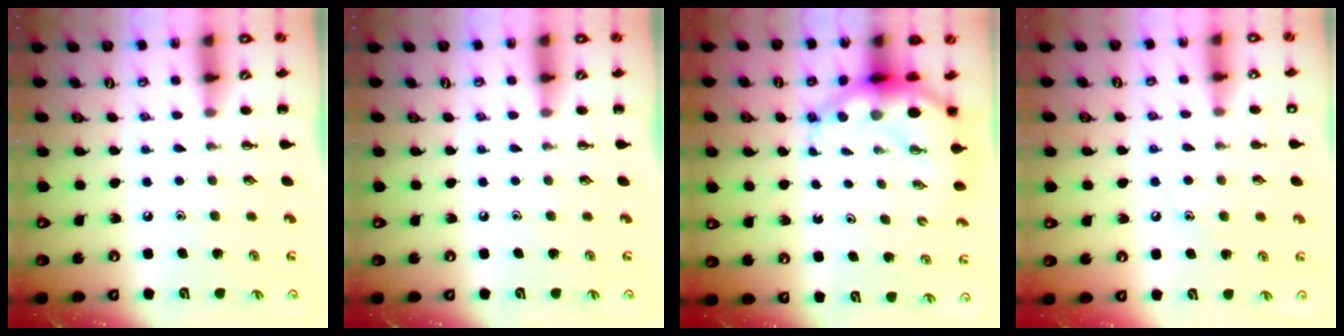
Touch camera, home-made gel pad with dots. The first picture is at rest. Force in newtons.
{"total": 0.0}
{"total": 6.8, "press": 6.6, "slide": 1.7}
{"total": 7.7, "press": 7.5, "slide": 1.7}